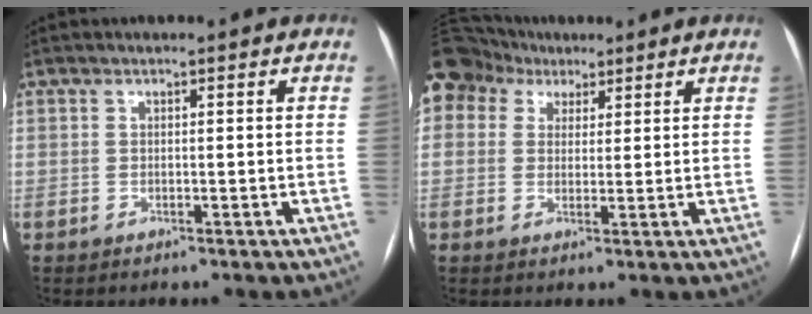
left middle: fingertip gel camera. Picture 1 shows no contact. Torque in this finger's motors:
{"motor_torque": [1.32, -0.82, 1.06, 0.12]}